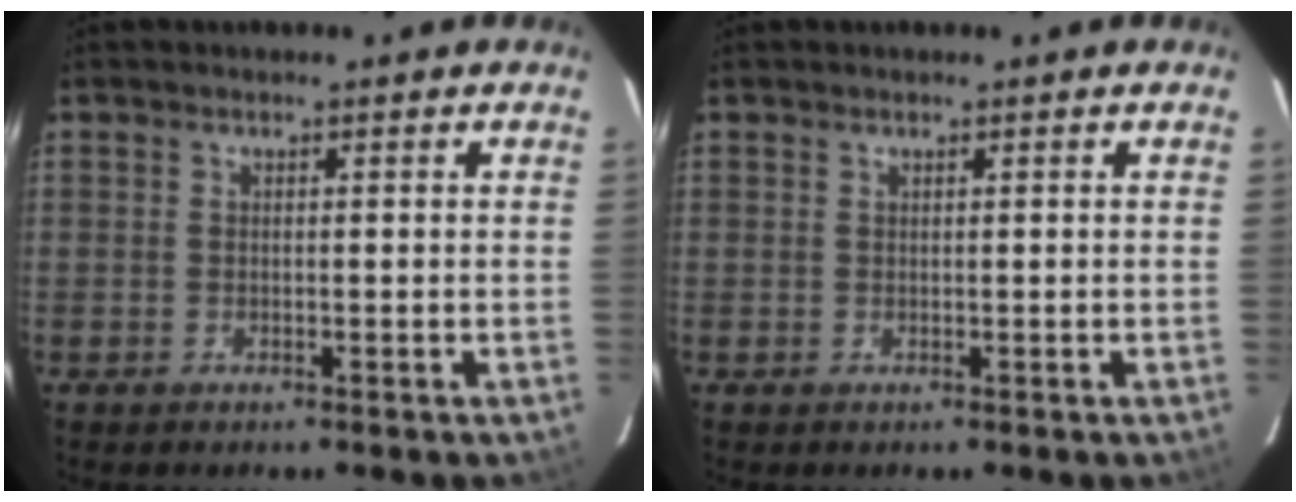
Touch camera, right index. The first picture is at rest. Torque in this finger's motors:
{"motor_torque": [-0.20, 0.05, -0.20, -0.09]}